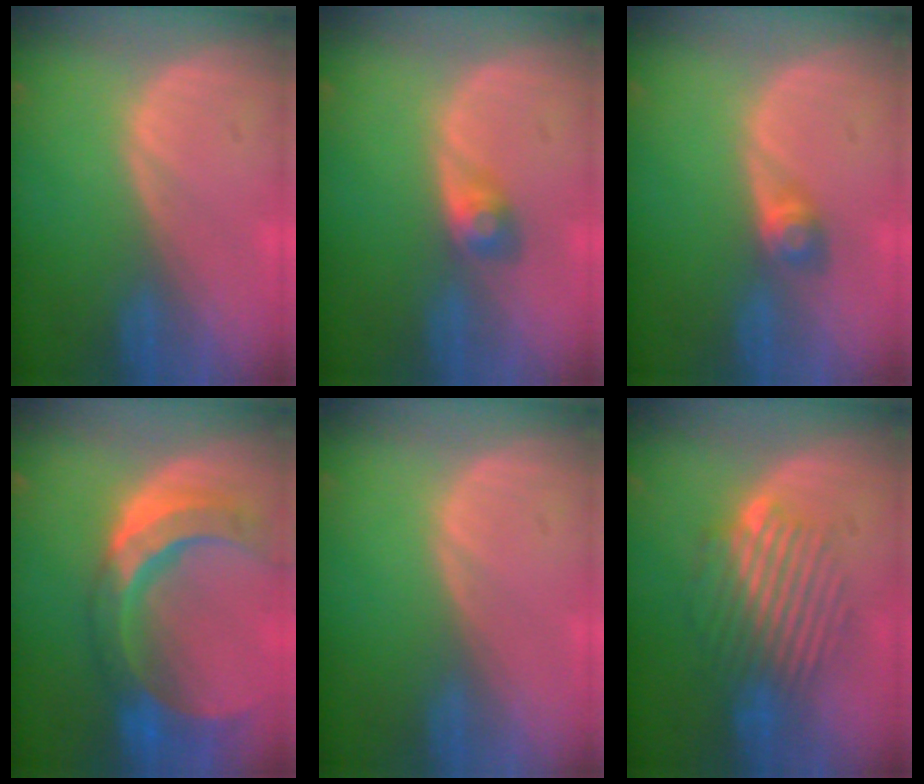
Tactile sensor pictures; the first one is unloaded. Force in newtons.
{"total": 2.9, "press": 2.6, "slide": 1.1}
{"total": 2.8, "press": 2.6, "slide": 1.2}
{"total": 11.5, "press": 9.8, "slide": 5.9}
{"total": 0.0}
{"total": 9.1, "press": 8.1, "slide": 4.3}